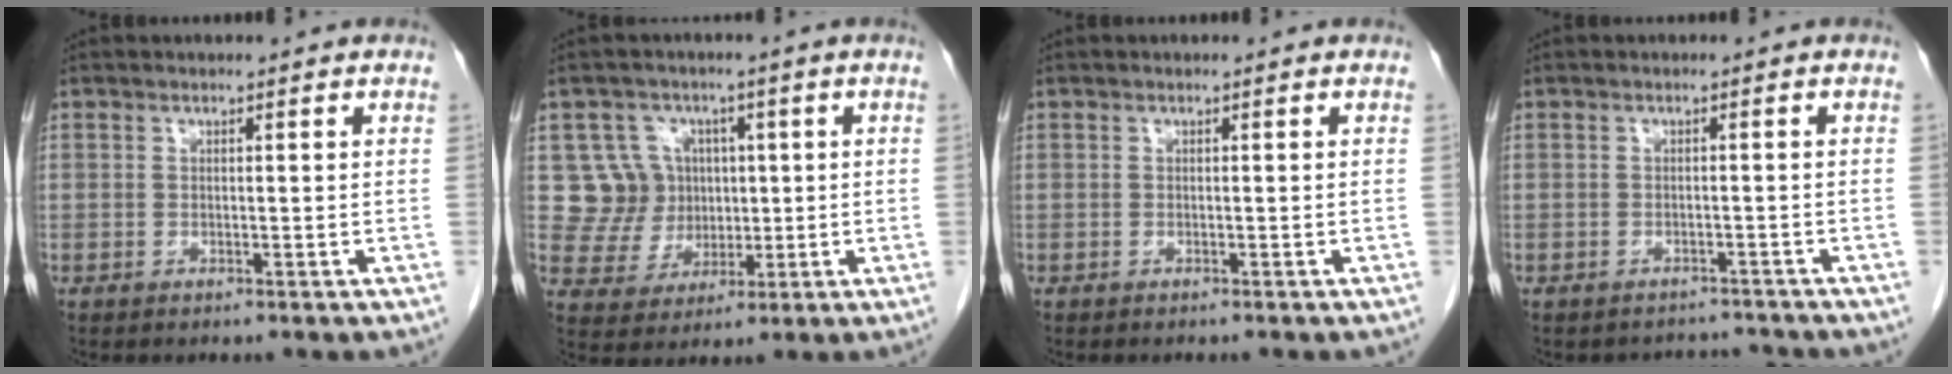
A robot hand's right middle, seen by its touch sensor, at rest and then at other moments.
{"total": 8.1, "force": [1.8, 7.9, 0.4], "torque": [-0.005, 0.026, 0.041]}
{"total": 0.6, "force": [-0.6, 0.1, 0.2], "torque": [-0.007, -0.001, -0.011]}
{"total": 3.3, "force": [-3.1, 1.0, -0.7], "torque": [0.009, 0.009, -0.042]}